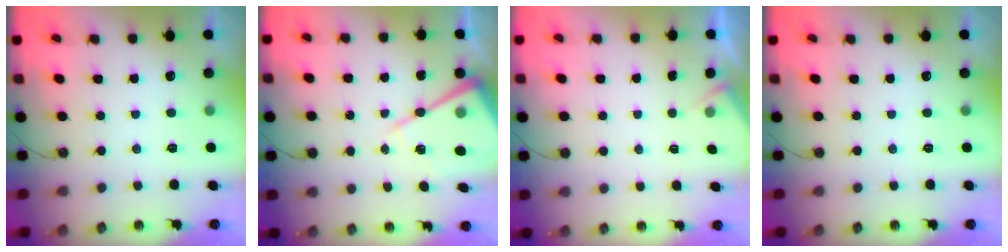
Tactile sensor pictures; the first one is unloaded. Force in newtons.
{"total": 14.2, "press": 14.2, "slide": 1.2}
{"total": 3.6, "press": 3.6, "slide": 0.4}
{"total": 0.0}